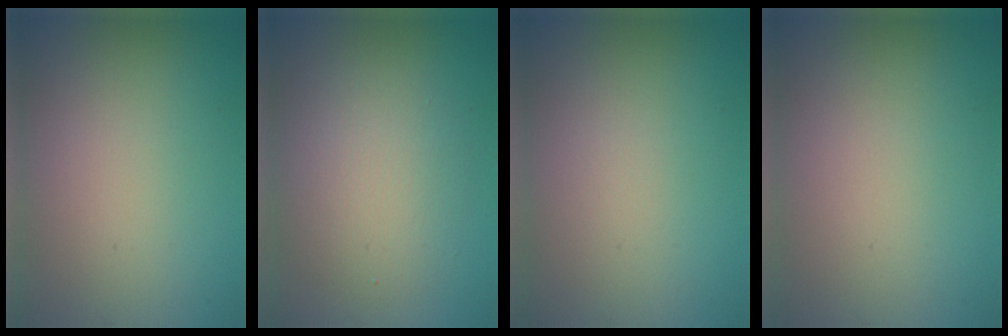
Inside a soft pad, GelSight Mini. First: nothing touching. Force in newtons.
{"total": 4.7, "press": 4.7, "slide": 0.3}
{"total": 0.0}
{"total": 0.0}